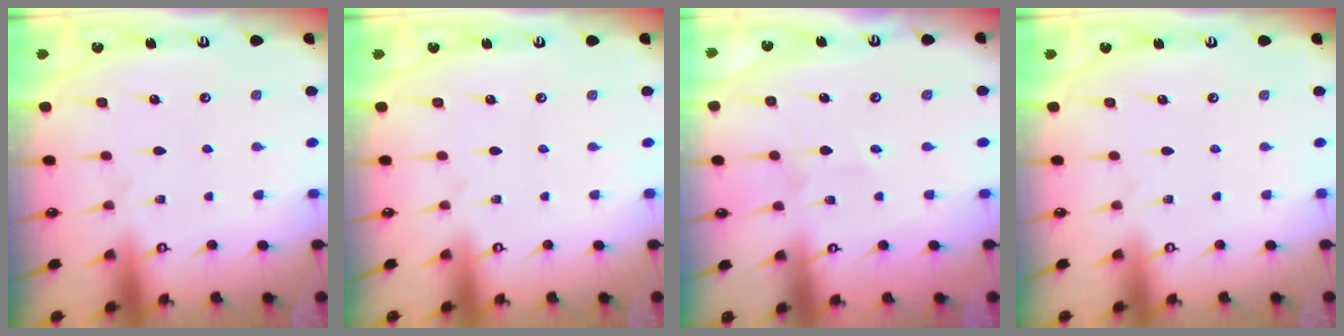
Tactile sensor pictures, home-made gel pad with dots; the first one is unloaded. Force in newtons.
{"total": 0.0}
{"total": 2.5, "press": 2.4, "slide": 0.6}
{"total": 0.0}